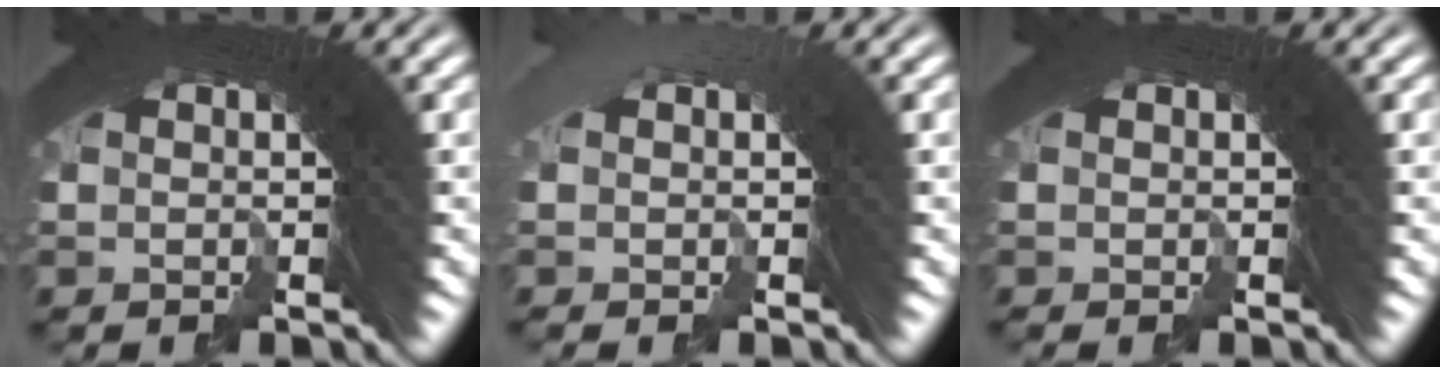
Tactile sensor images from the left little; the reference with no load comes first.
{"total": 0.9, "force": [-0.7, -0.4, -0.2], "torque": [0.014, 0.012, -0.015]}
{"total": 0.5, "force": [0.3, 0.3, 0.2], "torque": [-0.005, 0.000, 0.006]}